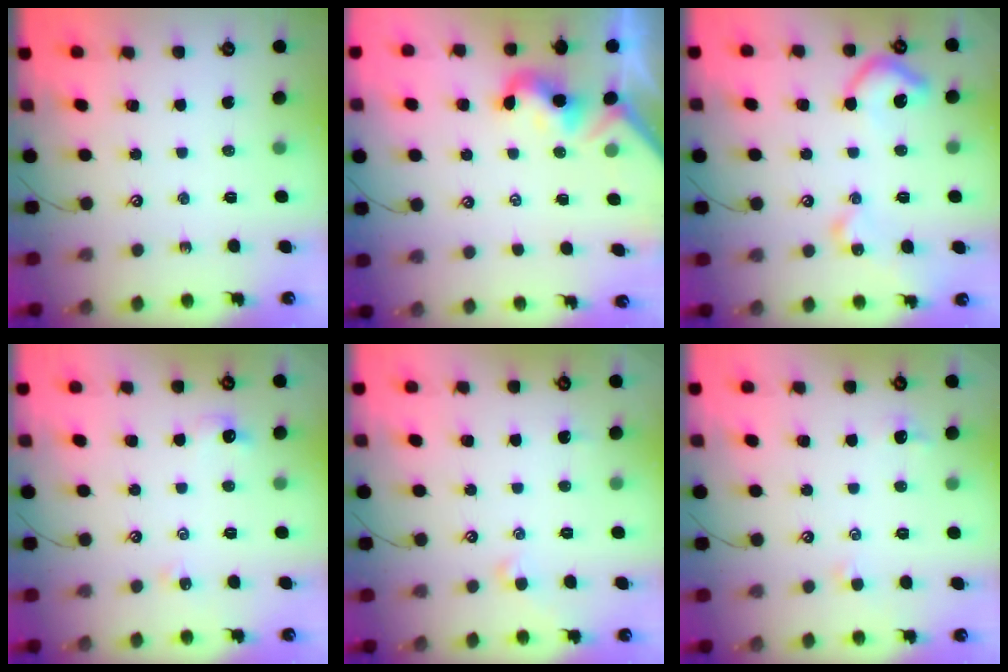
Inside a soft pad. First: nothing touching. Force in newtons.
{"total": 0.9, "press": 0.7, "slide": 0.6}
{"total": 8.2, "press": 8.2, "slide": 1.1}
{"total": 2.3, "press": 2.3, "slide": 0.6}
{"total": 0.7, "press": 0.3, "slide": 0.6}
{"total": 0.0}